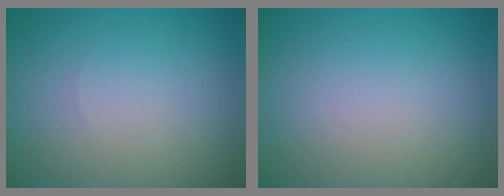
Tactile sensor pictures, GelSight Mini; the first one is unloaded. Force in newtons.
{"total": 0.0}